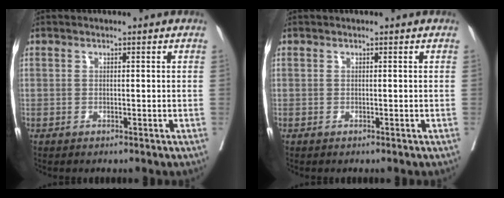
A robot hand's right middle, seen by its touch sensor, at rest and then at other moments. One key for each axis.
{"total": 0.0}